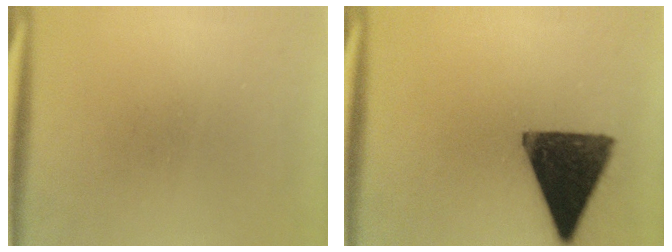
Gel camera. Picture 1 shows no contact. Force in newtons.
{"total": 14.9}